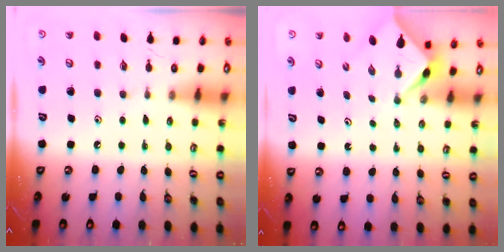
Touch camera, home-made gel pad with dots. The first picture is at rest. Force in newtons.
{"total": 2.2, "press": 2.2, "slide": 0.2}